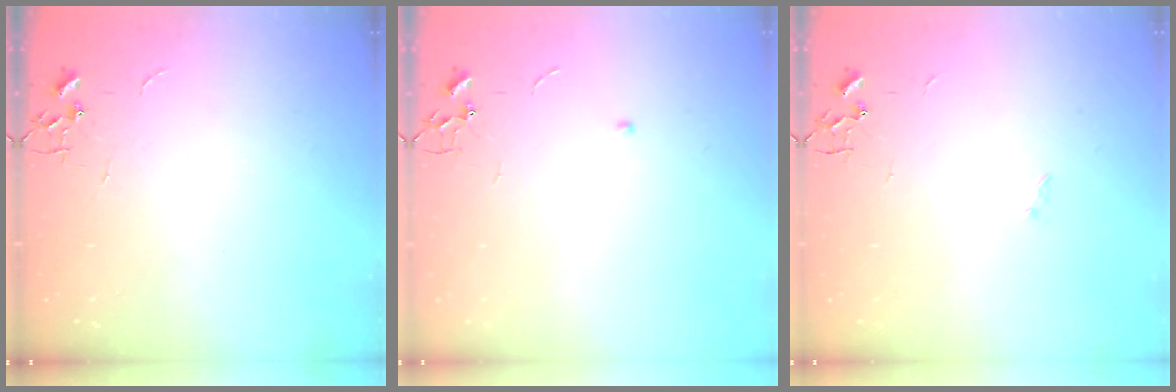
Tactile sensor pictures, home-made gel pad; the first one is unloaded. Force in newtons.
{"total": 3.6, "press": 3.5, "slide": 0.5}
{"total": 0.9, "press": 0.9, "slide": 0.2}